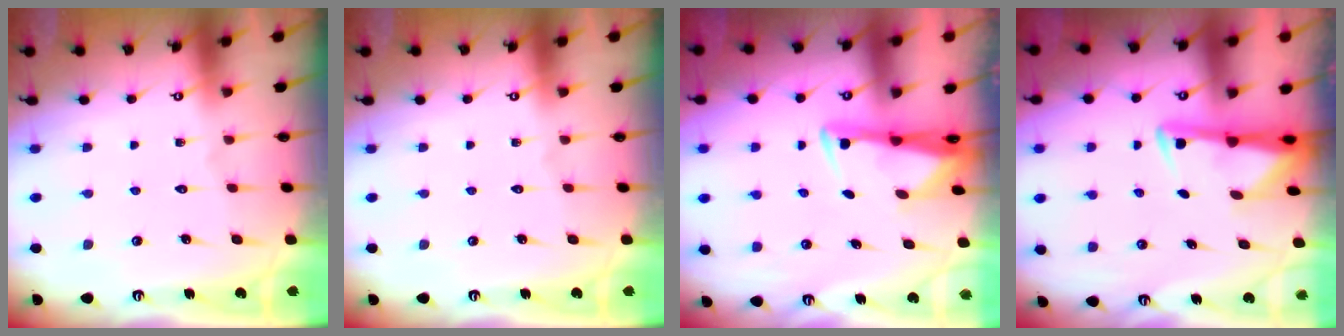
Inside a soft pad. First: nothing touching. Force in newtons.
{"total": 0.0}
{"total": 3.0, "press": 2.9, "slide": 0.9}
{"total": 3.0, "press": 3.0, "slide": 0.5}